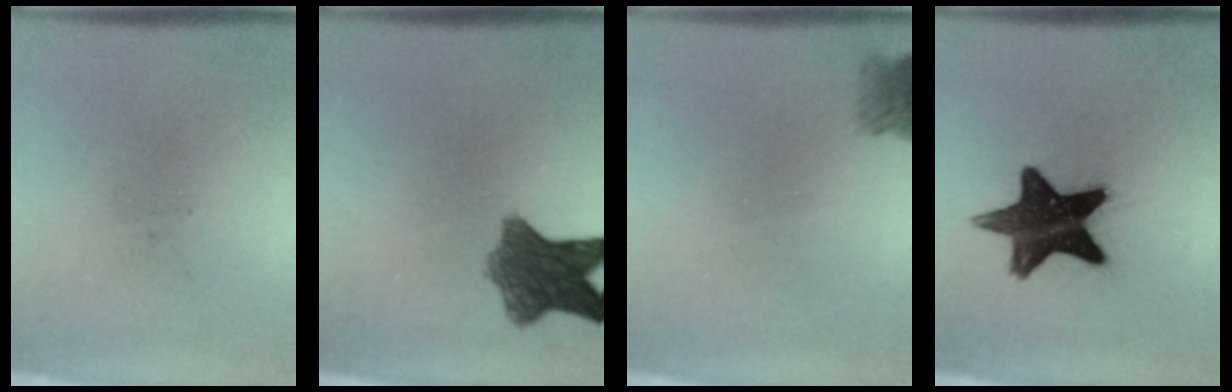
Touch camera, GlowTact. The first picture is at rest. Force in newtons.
{"total": 7.9}
{"total": 2.1}
{"total": 14.8}